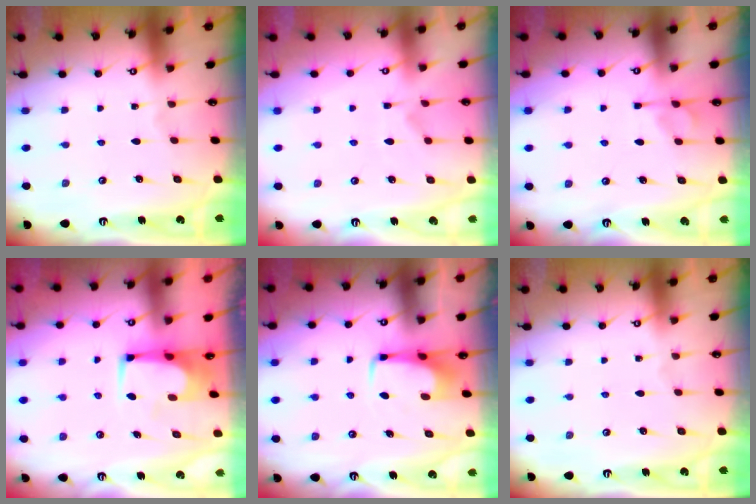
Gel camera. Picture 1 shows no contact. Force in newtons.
{"total": 1.1, "press": 0.1, "slide": 1.1}
{"total": 5.0, "press": 4.9, "slide": 0.6}
{"total": 1.0, "press": 0.9, "slide": 0.2}
{"total": 3.6, "press": 3.6, "slide": 0.3}
{"total": 0.0}